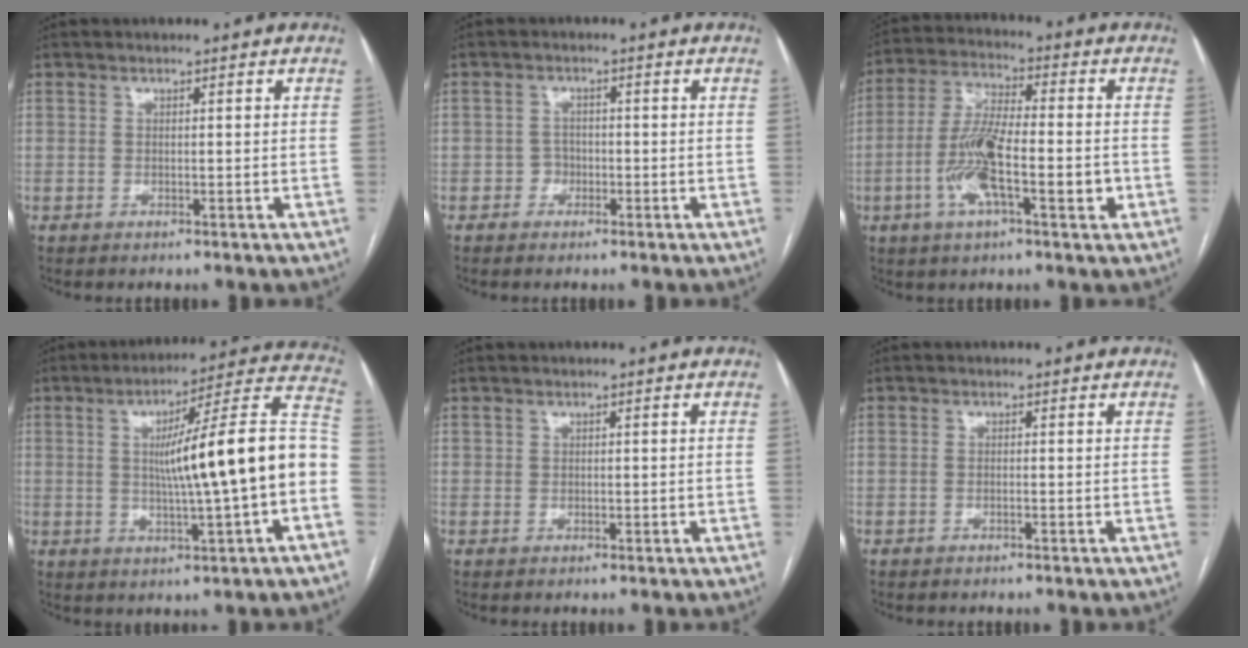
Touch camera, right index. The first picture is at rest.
{"total": 1.8, "force": [-0.7, 1.6, 0.0], "torque": [0.012, 0.010, -0.017]}
{"total": 12.0, "force": [-2.9, 3.2, 11.2], "torque": [-0.219, 0.009, -0.052]}
{"total": 18.3, "force": [-0.6, 0.4, 18.3], "torque": [-0.255, 0.030, -0.011]}
{"total": 0.8, "force": [0.5, 0.6, 0.1], "torque": [0.005, 0.001, 0.008]}
{"total": 0.0}